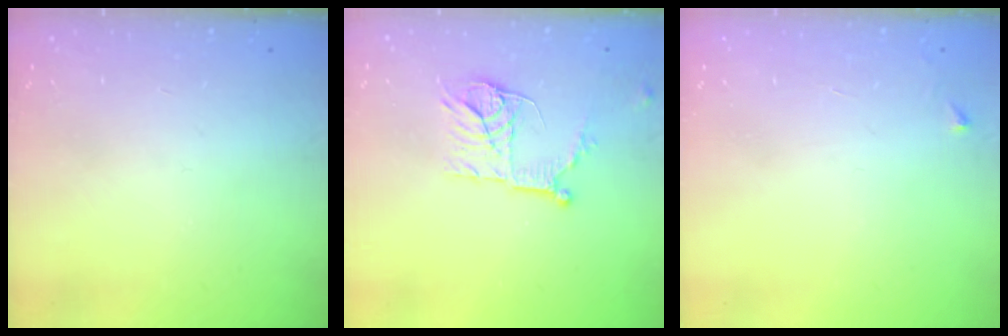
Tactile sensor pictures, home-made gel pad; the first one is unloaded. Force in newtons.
{"total": 12.2, "press": 12.1, "slide": 1.1}
{"total": 2.6, "press": 2.6, "slide": 0.3}